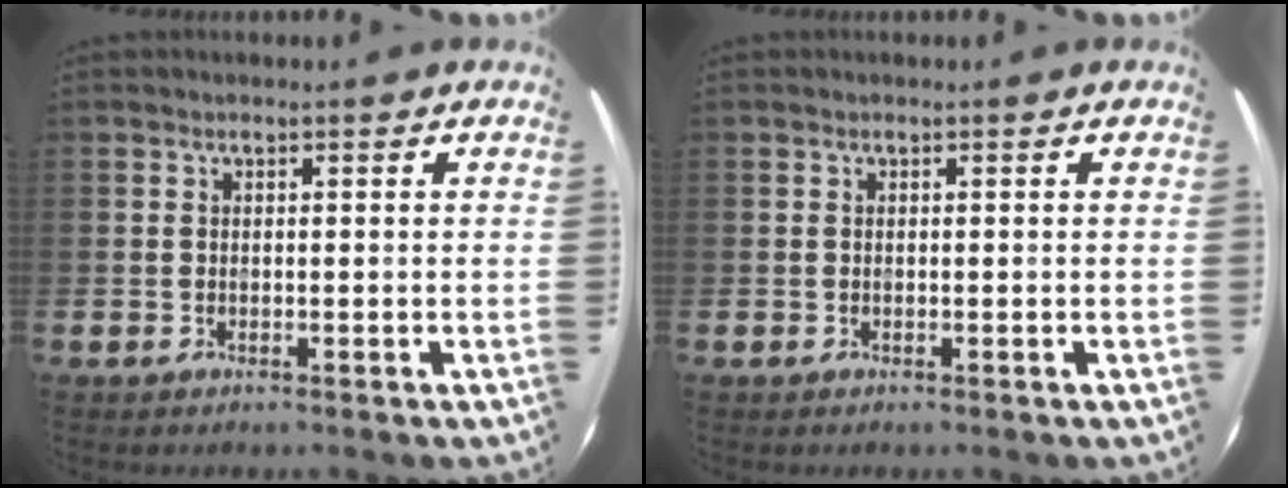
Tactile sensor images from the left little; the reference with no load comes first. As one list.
[{"total": 0.0}]